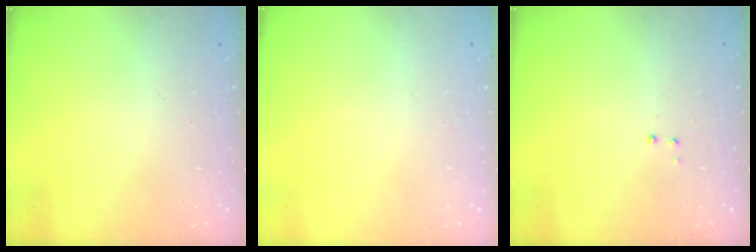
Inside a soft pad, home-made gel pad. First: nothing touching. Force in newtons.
{"total": 0.0}
{"total": 2.9, "press": 2.8, "slide": 0.6}